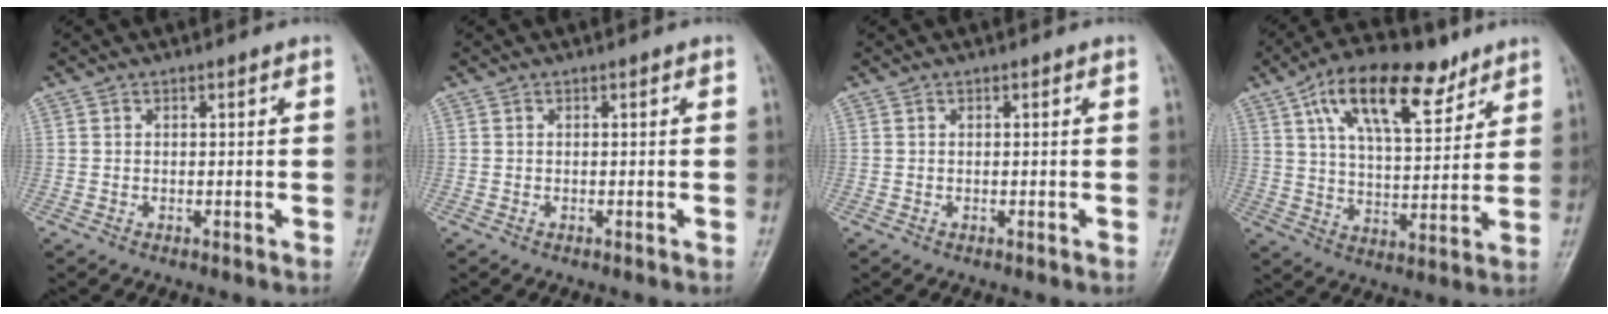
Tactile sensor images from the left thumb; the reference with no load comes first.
{"total": 0.0}
{"total": 0.0}
{"total": 17.0, "force": [9.3, 7.7, 12.0], "torque": [-0.165, -0.026, 0.157]}